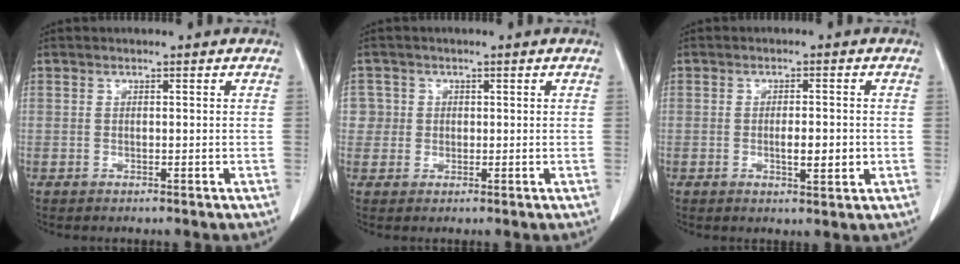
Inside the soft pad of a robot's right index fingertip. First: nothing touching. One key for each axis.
{"total": 2.6, "fx": 0.4, "fy": 2.5, "fz": -0.2, "tx": 0.024, "ty": 0.007, "tz": 0.001}
{"total": 3.7, "fx": -0.6, "fy": 1.0, "fz": 3.5, "tx": -0.059, "ty": -0.002, "tz": -0.006}